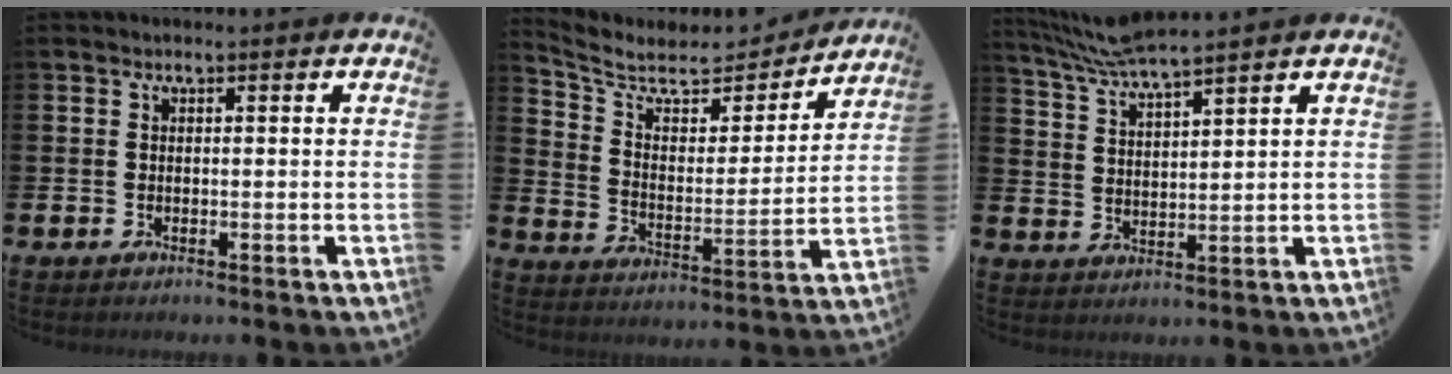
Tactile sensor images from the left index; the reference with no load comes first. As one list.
[{"total": 7.3, "force": [6.3, 3.0, 2.1], "torque": [-0.077, -0.049, 0.106]}, {"total": 5.7, "force": [5.4, 0.0, 2.0], "torque": [-0.062, -0.021, 0.098]}]